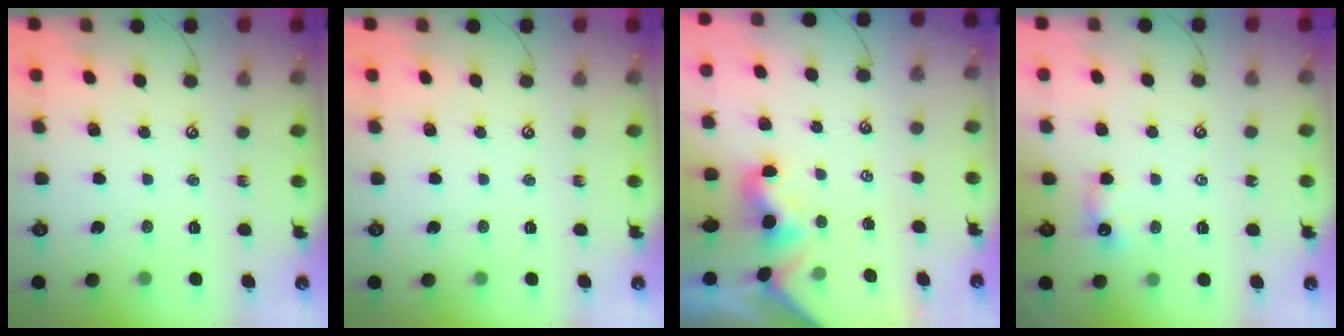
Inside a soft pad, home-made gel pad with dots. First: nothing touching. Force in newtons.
{"total": 0.0}
{"total": 1.8, "press": 1.7, "slide": 0.5}
{"total": 5.2, "press": 5.1, "slide": 0.6}